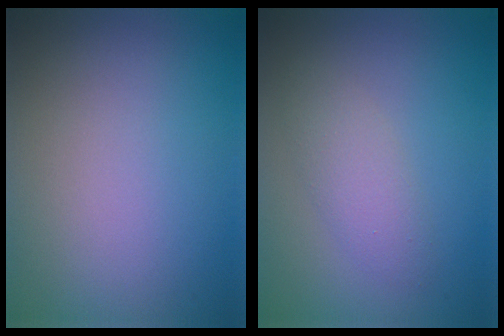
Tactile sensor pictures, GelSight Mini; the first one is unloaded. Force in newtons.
{"total": 2.4, "press": 2.4, "slide": 0.1}